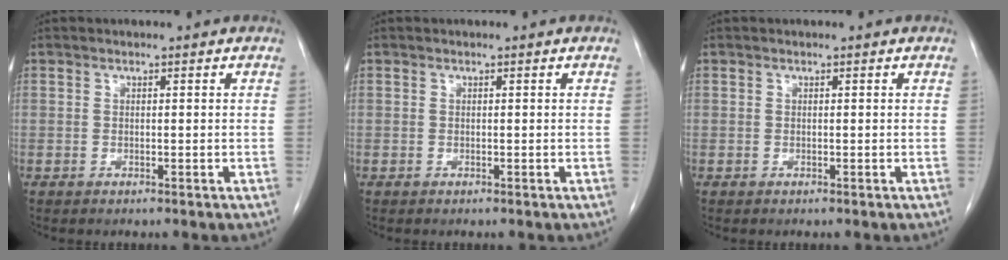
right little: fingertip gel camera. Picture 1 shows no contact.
{"total": 0.0}
{"total": 0.0}